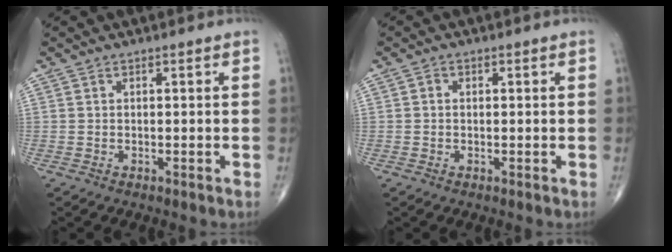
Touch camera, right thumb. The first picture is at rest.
{"total": 0.8, "force": [0.0, 0.7, 0.5], "torque": [-0.008, 0.005, -0.001]}